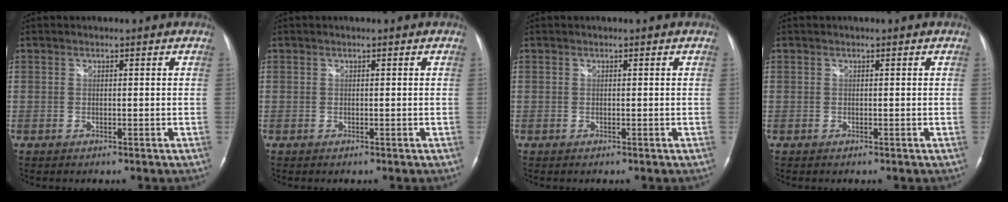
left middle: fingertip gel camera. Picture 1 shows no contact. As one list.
[{"total": 0.0}, {"total": 0.0}, {"total": 0.0}]